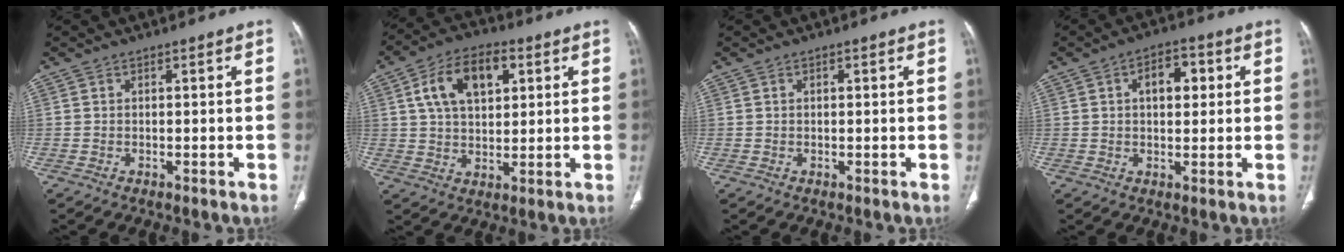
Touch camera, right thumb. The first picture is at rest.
{"total": 12.4, "force": [4.3, 7.4, 9.0], "torque": [-0.139, 0.005, 0.071]}
{"total": 0.6, "force": [0.3, 0.3, 0.4], "torque": [-0.005, 0.002, 0.007]}
{"total": 7.0, "force": [1.8, 4.1, 5.4], "torque": [-0.054, 0.009, 0.026]}